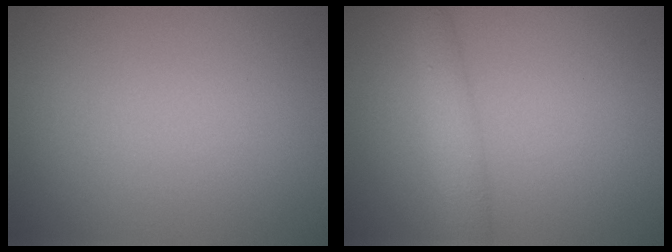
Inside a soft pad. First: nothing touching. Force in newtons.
{"total": 2.6, "press": 2.6, "slide": 0.1}